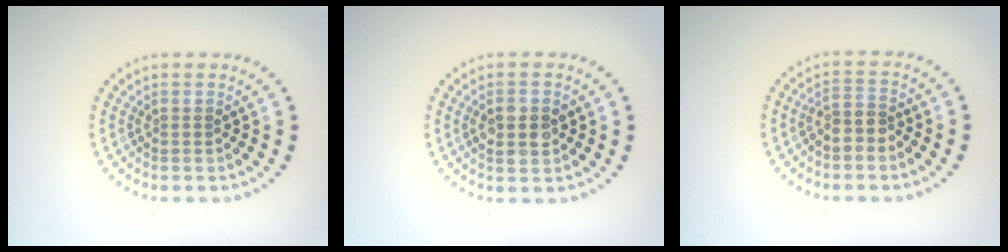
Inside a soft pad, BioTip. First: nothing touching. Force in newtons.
{"total": 2.7, "press": 2.7, "slide": 0.1}
{"total": 2.2, "press": 1.9, "slide": 1.2}